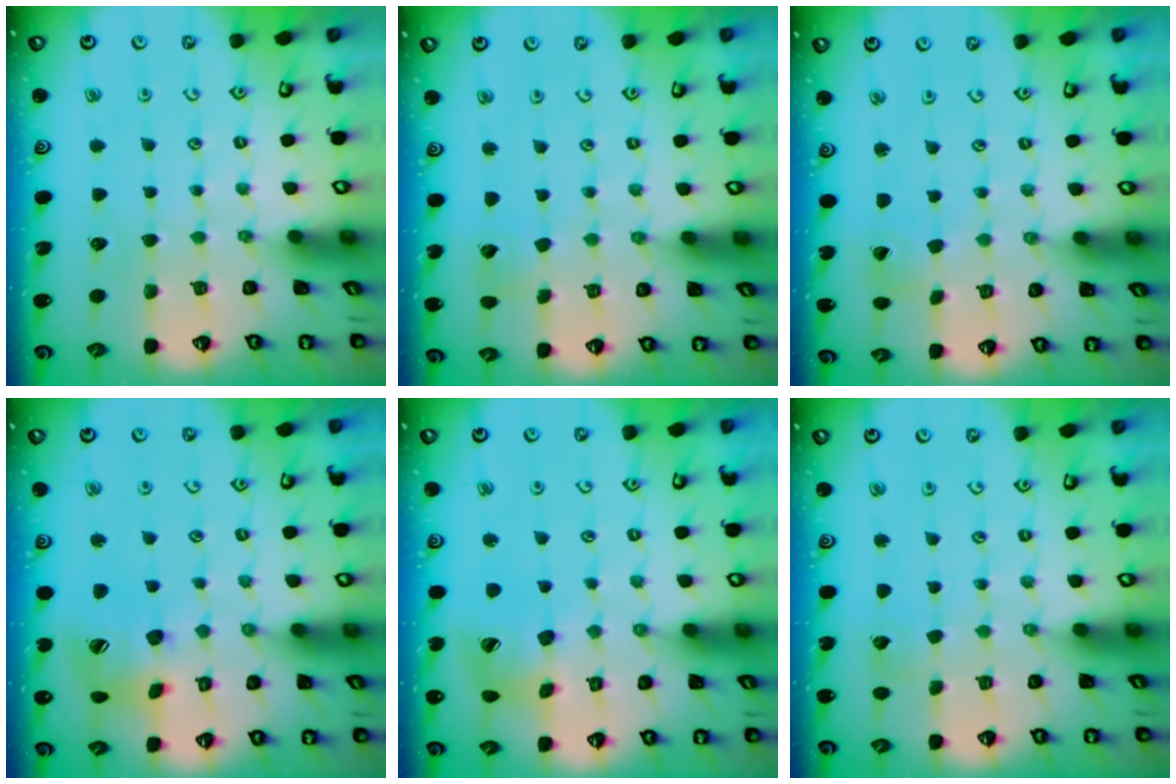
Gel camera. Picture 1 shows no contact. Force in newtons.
{"total": 3.5, "press": 3.5, "slide": 0.4}
{"total": 2.9, "press": 2.9, "slide": 0.2}
{"total": 13.6, "press": 13.6, "slide": 1.3}
{"total": 14.0, "press": 13.9, "slide": 1.7}
{"total": 2.8, "press": 2.8, "slide": 0.2}